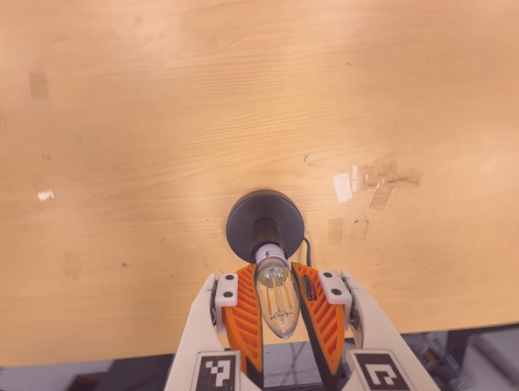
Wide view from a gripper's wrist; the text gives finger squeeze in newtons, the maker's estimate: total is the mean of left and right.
{"total": 16.4, "left": 16.3, "right": 16.4}